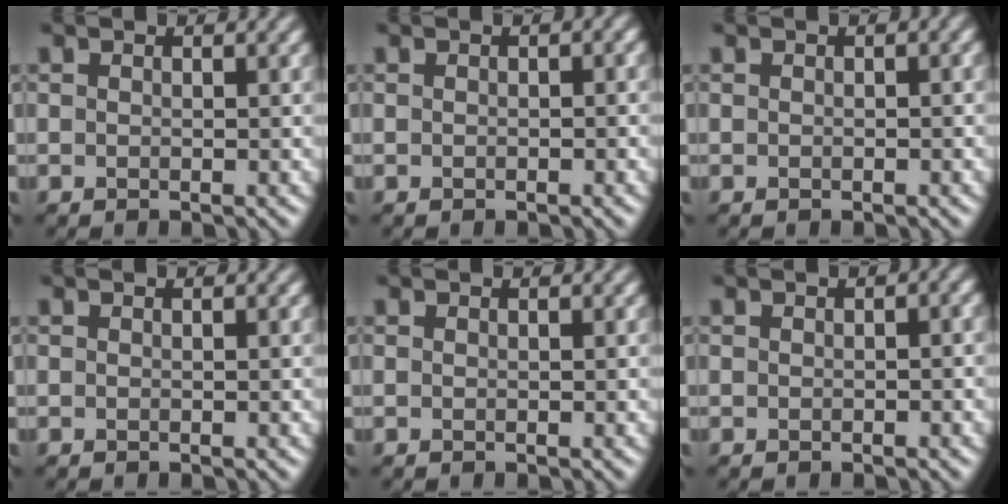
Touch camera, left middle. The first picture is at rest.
{"total": 1.0, "force": [-0.2, 0.4, 0.9], "torque": [-0.013, 0.003, 0.000]}
{"total": 0.9, "force": [-0.2, 0.4, 0.8], "torque": [-0.010, 0.004, 0.001]}
{"total": 0.0}
{"total": 0.0}
{"total": 1.7, "force": [0.0, 0.8, 1.4], "torque": [-0.016, 0.002, 0.002]}